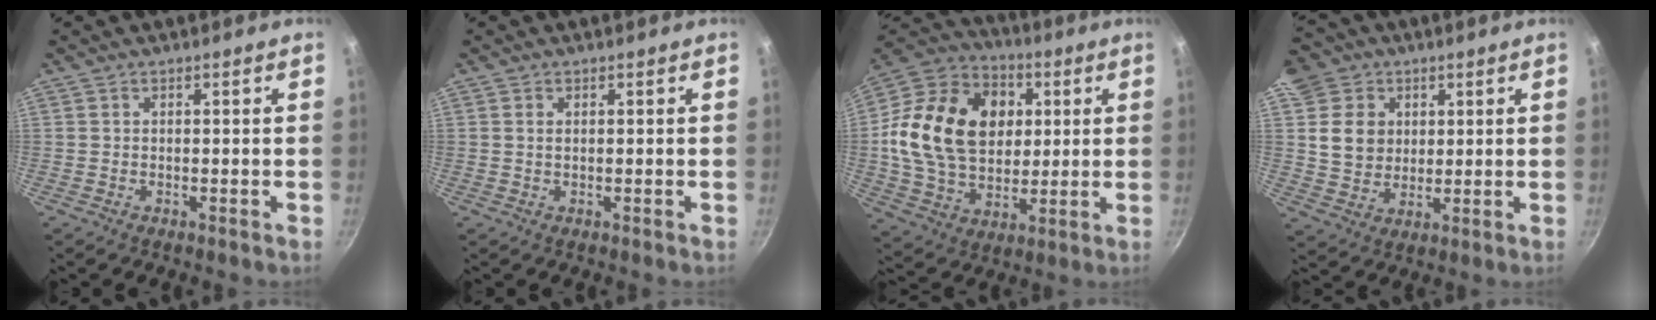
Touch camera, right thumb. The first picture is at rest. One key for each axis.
{"total": 0.8, "fx": 0.2, "fy": 0.4, "fz": 0.6, "tx": -0.011, "ty": 0.000, "tz": 0.004}
{"total": 24.5, "fx": 3.8, "fy": 17.8, "fz": 16.3, "tx": -0.263, "ty": 0.012, "tz": 0.065}
{"total": 10.9, "fx": 3.3, "fy": 9.5, "fz": 4.1, "tx": -0.041, "ty": -0.006, "tz": 0.061}